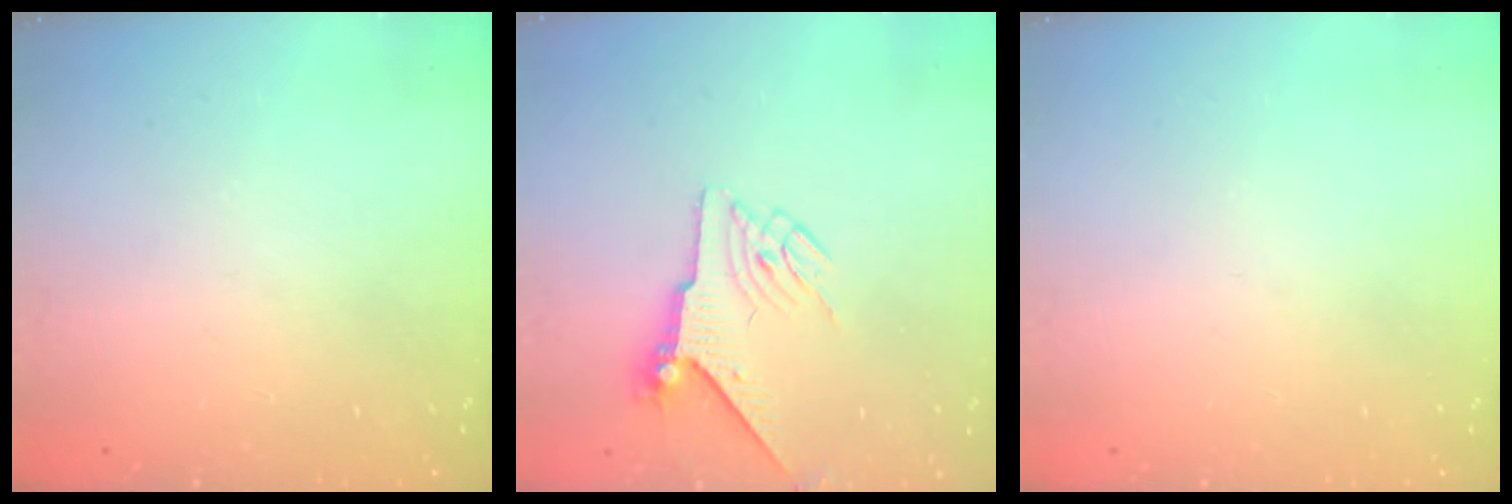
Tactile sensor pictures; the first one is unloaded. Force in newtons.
{"total": 6.0, "press": 5.9, "slide": 1.0}
{"total": 0.0}